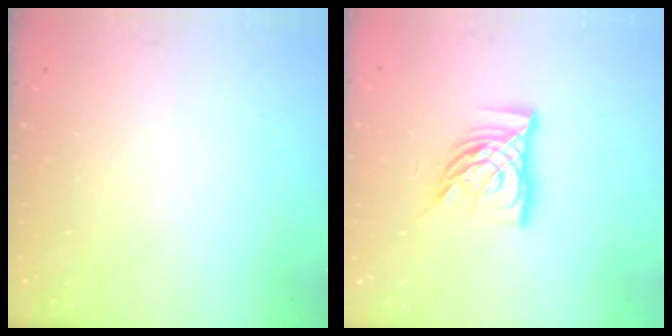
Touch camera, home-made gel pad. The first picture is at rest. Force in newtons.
{"total": 11.6, "press": 11.5, "slide": 1.5}